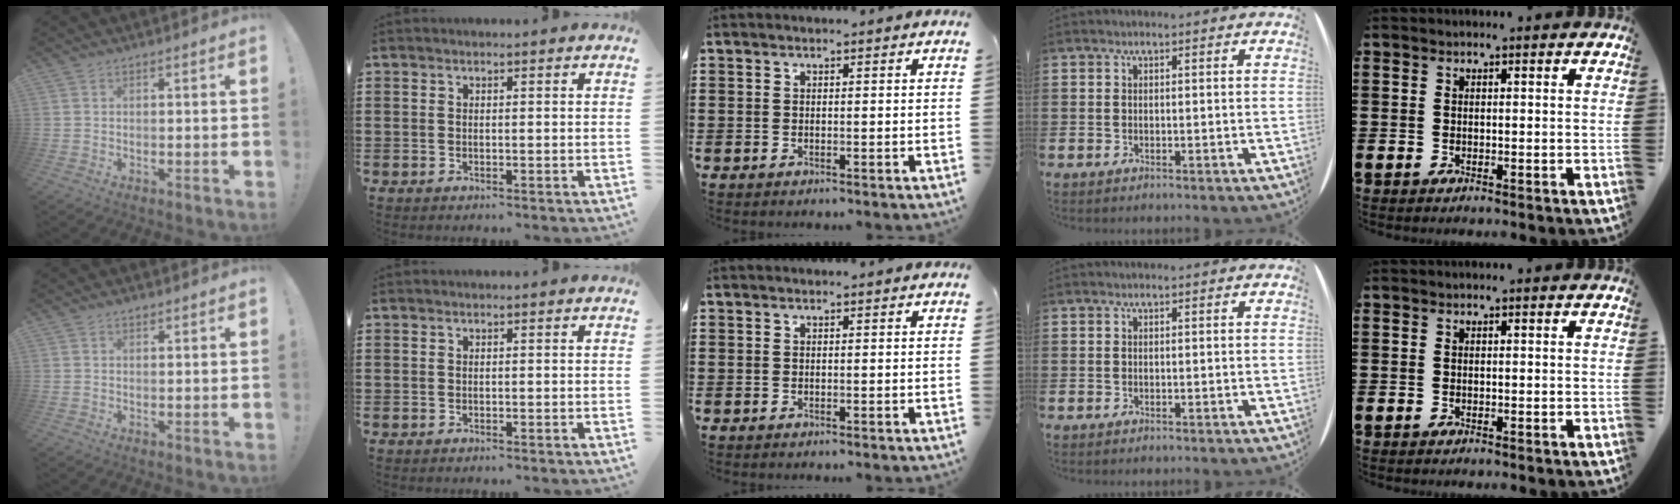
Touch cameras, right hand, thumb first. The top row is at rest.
{"thumb": {"total": 0.7, "force": [0.6, 0.2, 0.2], "torque": [0.000, -0.002, 0.011]}}